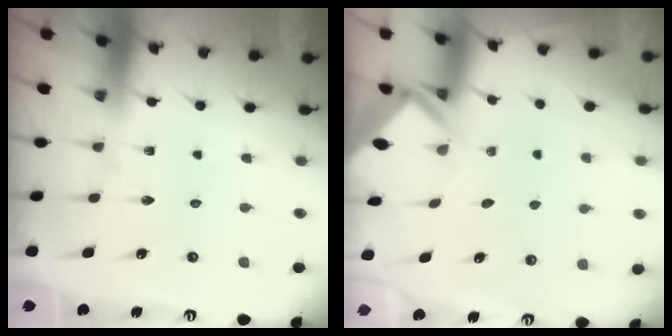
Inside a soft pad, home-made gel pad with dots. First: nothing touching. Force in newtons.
{"total": 3.0, "press": 3.0, "slide": 0.2}